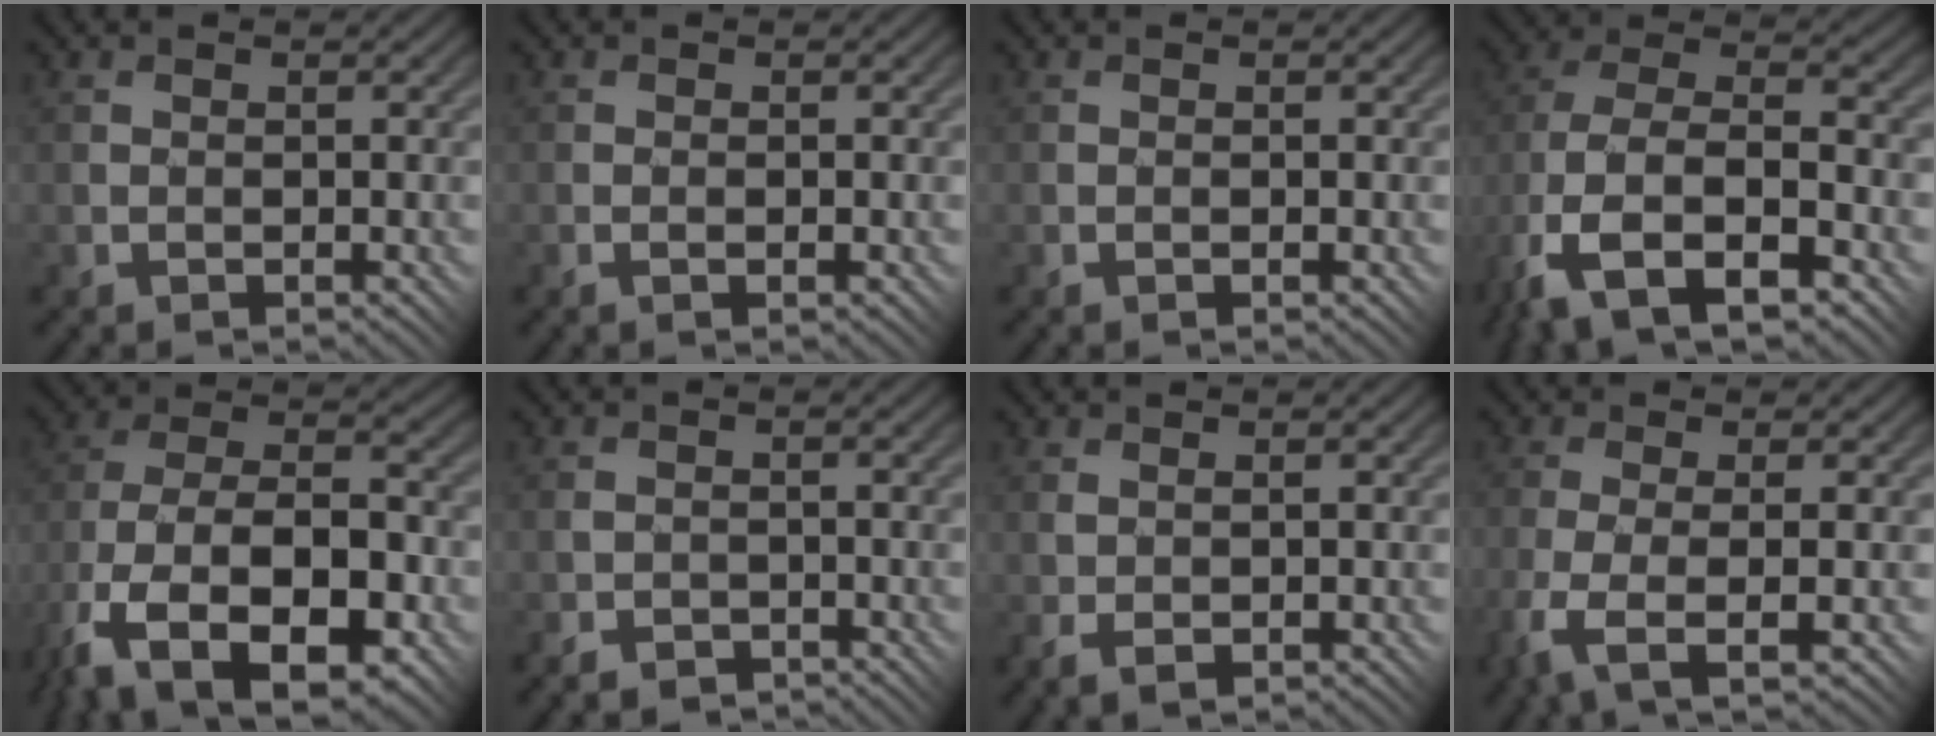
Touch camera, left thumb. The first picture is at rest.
{"total": 0.9, "force": [-0.4, 0.0, 0.8], "torque": [-0.012, 0.002, -0.004]}
{"total": 0.0}
{"total": 13.3, "force": [-7.2, 6.3, 9.3], "torque": [-0.212, -0.018, -0.143]}
{"total": 15.4, "force": [-8.3, 7.8, 10.4], "torque": [-0.206, -0.009, -0.156]}
{"total": 1.7, "force": [-1.4, 0.9, 0.3], "torque": [-0.009, 0.001, -0.034]}
{"total": 2.1, "force": [0.0, 1.0, 1.8], "torque": [-0.039, -0.003, 0.004]}
{"total": 5.8, "force": [-2.5, 1.8, 5.0], "torque": [-0.126, -0.010, -0.047]}